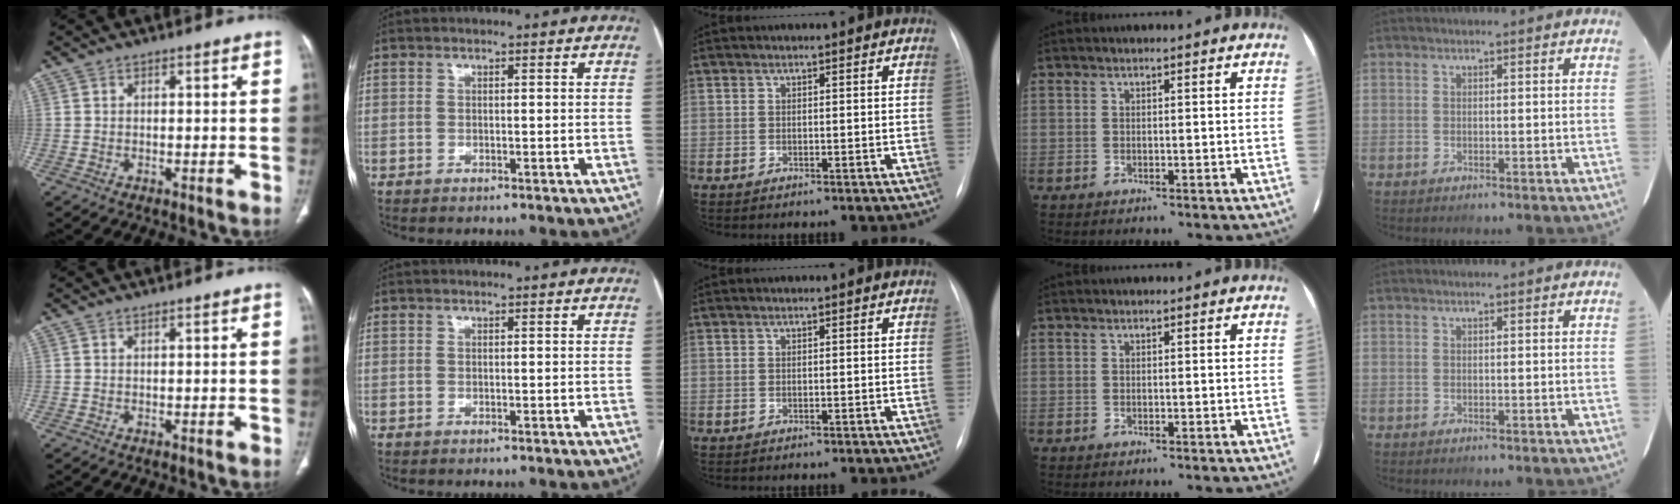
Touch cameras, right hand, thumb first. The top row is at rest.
{}